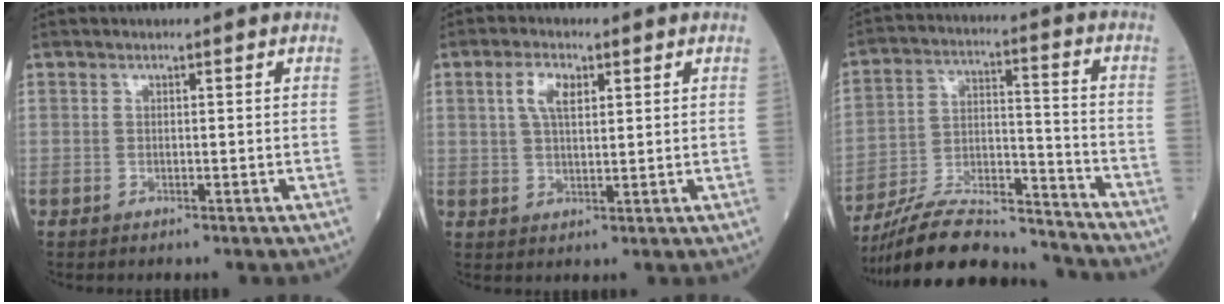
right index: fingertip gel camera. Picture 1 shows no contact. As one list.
[{"total": 4.5, "force": [1.8, 1.9, 3.7], "torque": [-0.075, 0.009, 0.034]}, {"total": 18.7, "force": [-17.4, 2.9, 6.3], "torque": [-0.129, 0.015, -0.292]}]